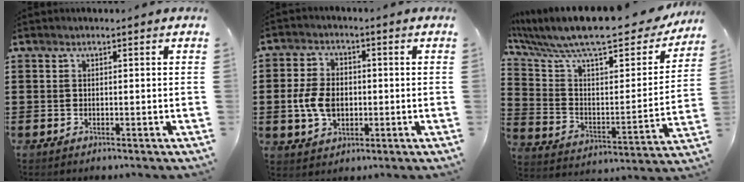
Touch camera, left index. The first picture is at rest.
{"total": 6.8, "force": [-0.7, 4.7, 4.9], "torque": [-0.115, 0.007, -0.017]}
{"total": 11.5, "force": [9.4, 1.9, 6.4], "torque": [-0.162, -0.061, 0.159]}